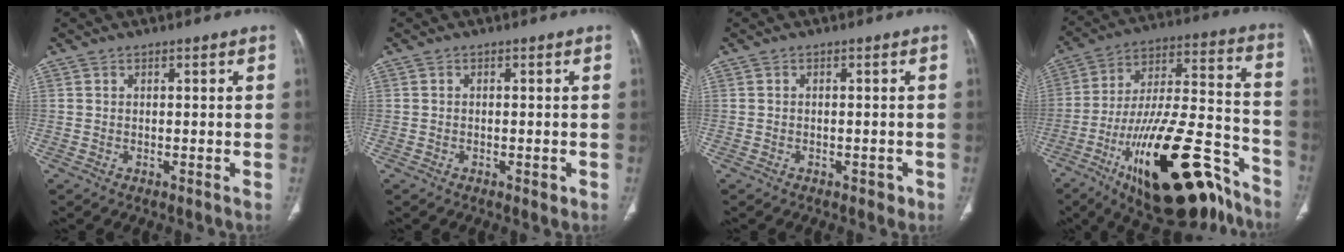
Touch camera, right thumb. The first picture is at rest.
{"total": 1.3, "force": [-0.6, 0.7, 1.0], "torque": [-0.012, -0.001, -0.007]}
{"total": 1.6, "force": [-0.9, 1.2, 0.8], "torque": [-0.004, 0.003, -0.008]}
{"total": 29.6, "force": [-17.0, 10.3, 22.0], "torque": [-0.323, 0.084, -0.268]}